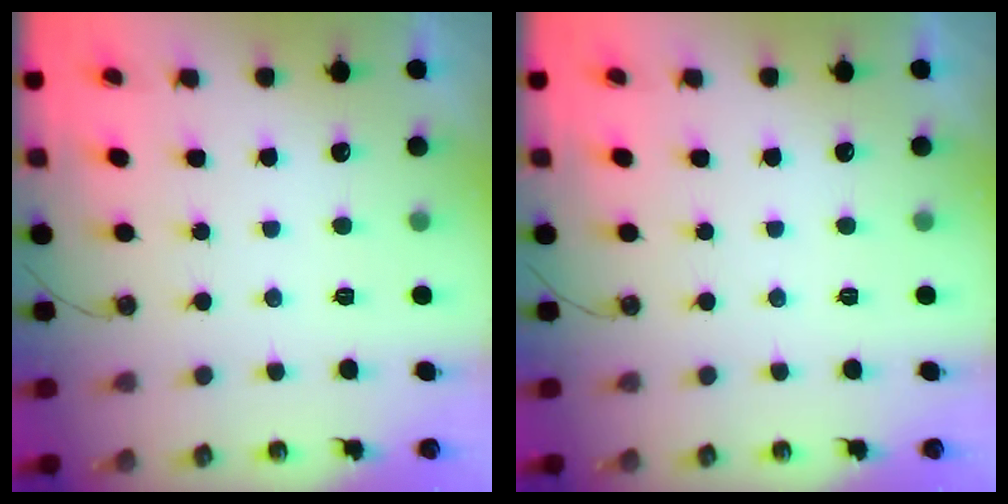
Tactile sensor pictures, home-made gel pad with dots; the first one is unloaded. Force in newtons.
{"total": 0.0}